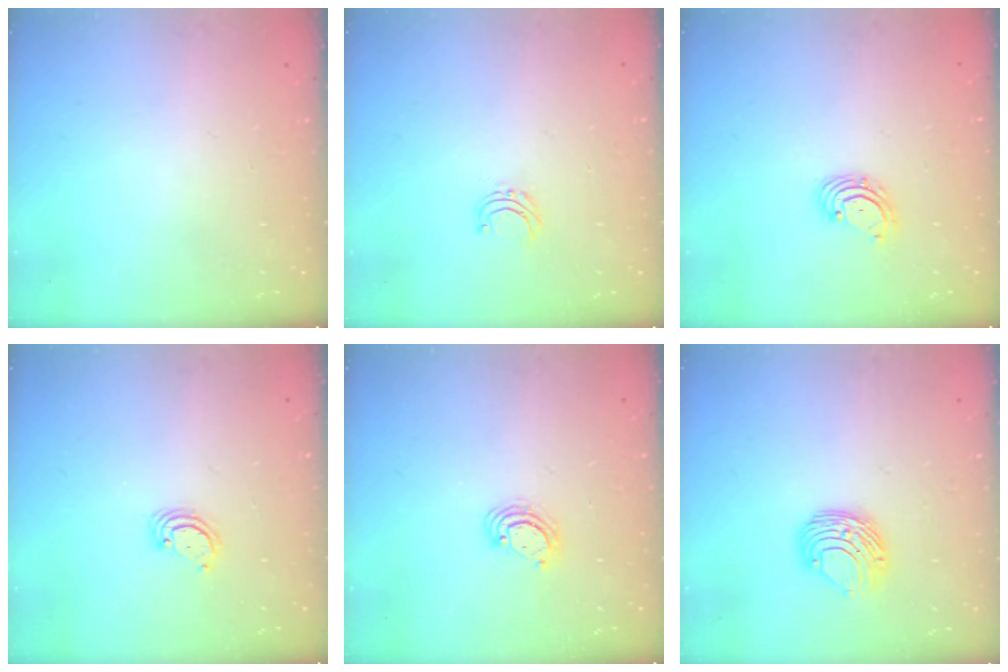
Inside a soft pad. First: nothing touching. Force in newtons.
{"total": 3.7, "press": 3.7, "slide": 0.3}
{"total": 2.7, "press": 2.7, "slide": 0.6}
{"total": 3.0, "press": 3.0, "slide": 0.3}
{"total": 4.0, "press": 4.0, "slide": 0.3}
{"total": 8.7, "press": 8.6, "slide": 0.7}